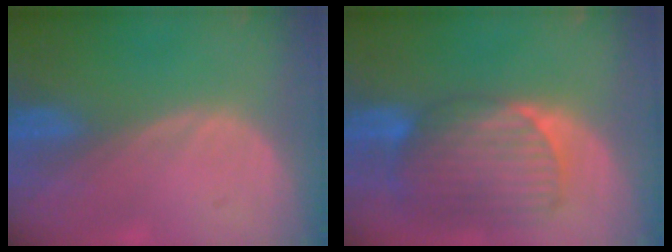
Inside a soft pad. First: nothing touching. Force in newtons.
{"total": 9.8, "press": 8.5, "slide": 4.8}